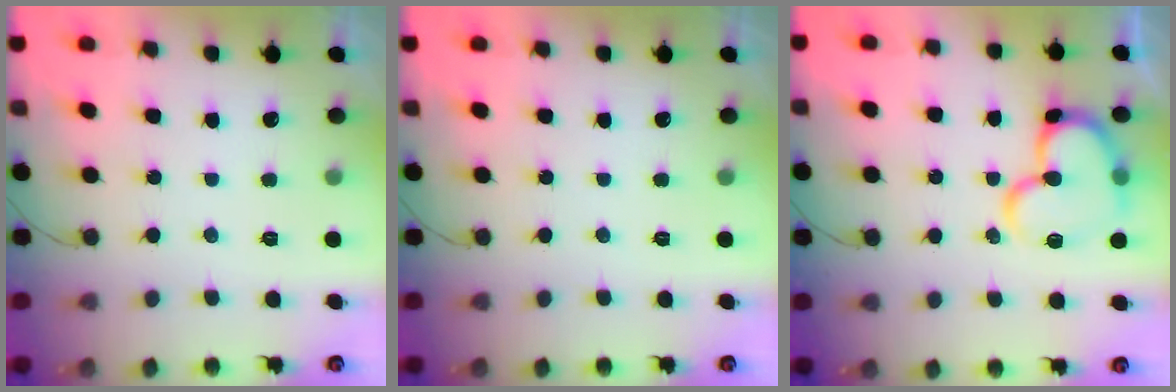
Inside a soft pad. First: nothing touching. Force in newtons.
{"total": 0.0}
{"total": 15.8, "press": 15.6, "slide": 1.9}